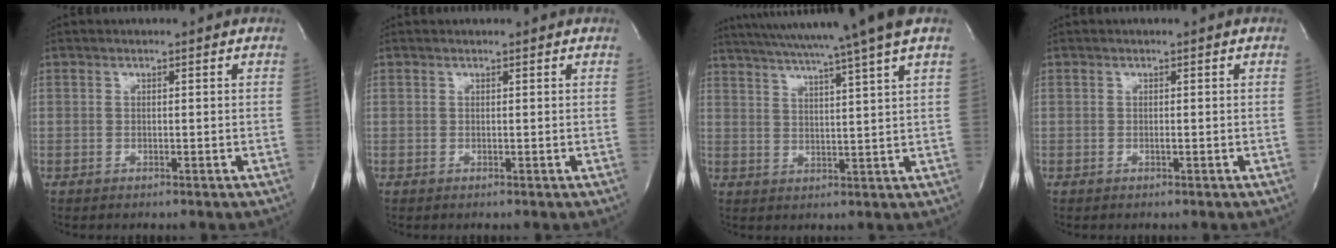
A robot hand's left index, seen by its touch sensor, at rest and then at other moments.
{"total": 0.7, "force": [0.7, 0.1, 0.1], "torque": [-0.006, 0.008, 0.012]}
{"total": 17.0, "force": [13.8, -1.8, 9.7], "torque": [-0.170, -0.007, 0.192]}
{"total": 0.0}